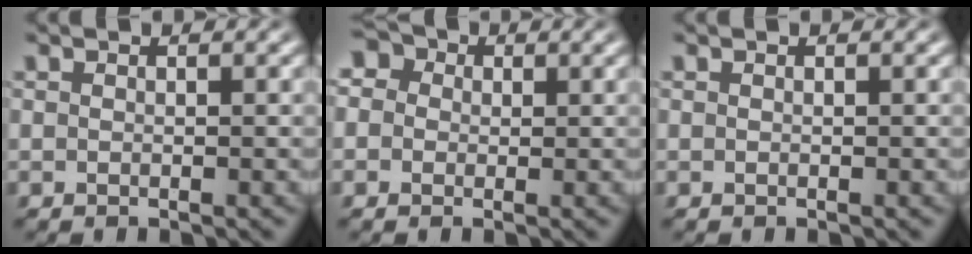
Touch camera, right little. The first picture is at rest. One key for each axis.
{"total": 7.0, "fx": 2.1, "fy": 6.0, "fz": 3.0, "tx": -0.060, "ty": 0.013, "tz": 0.012}
{"total": 0.0}